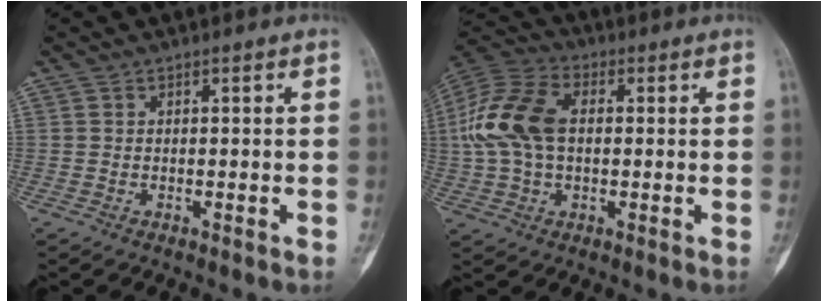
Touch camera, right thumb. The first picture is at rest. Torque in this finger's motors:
{"motor_torque": [0.99, 2.51, 0.24, 0.08, 0.45]}